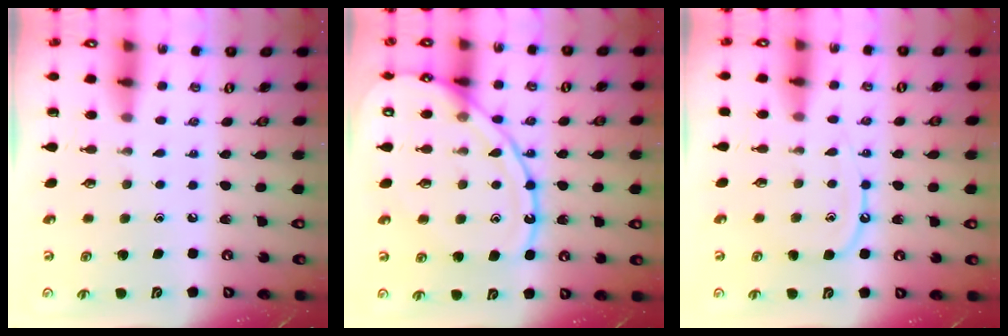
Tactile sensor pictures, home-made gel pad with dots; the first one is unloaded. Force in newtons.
{"total": 14.8, "press": 14.7, "slide": 1.4}
{"total": 8.9, "press": 8.9, "slide": 0.6}